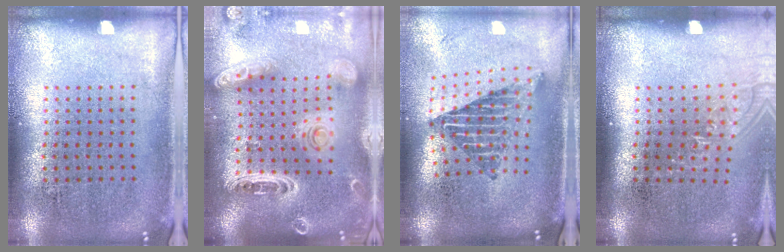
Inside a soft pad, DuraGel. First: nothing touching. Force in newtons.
{"total": 2.3, "press": 2.1, "slide": 0.9}
{"total": 2.2, "press": 1.6, "slide": 1.5}
{"total": 1.1, "press": 1.0, "slide": 0.5}